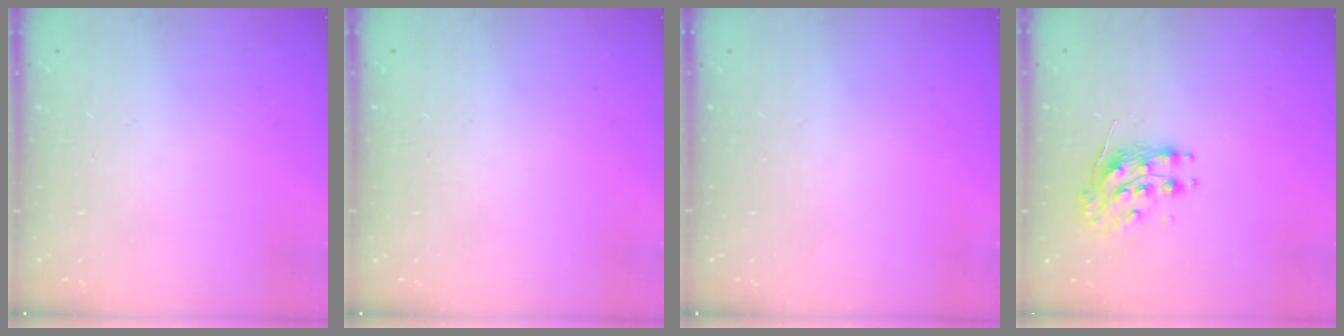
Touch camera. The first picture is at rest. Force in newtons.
{"total": 0.0}
{"total": 0.0}
{"total": 8.7, "press": 8.7, "slide": 0.2}